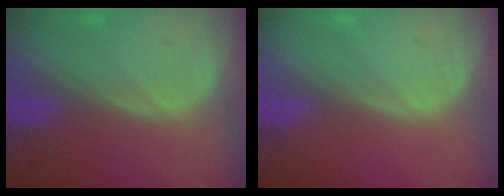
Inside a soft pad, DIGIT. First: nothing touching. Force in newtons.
{"total": 0.0}